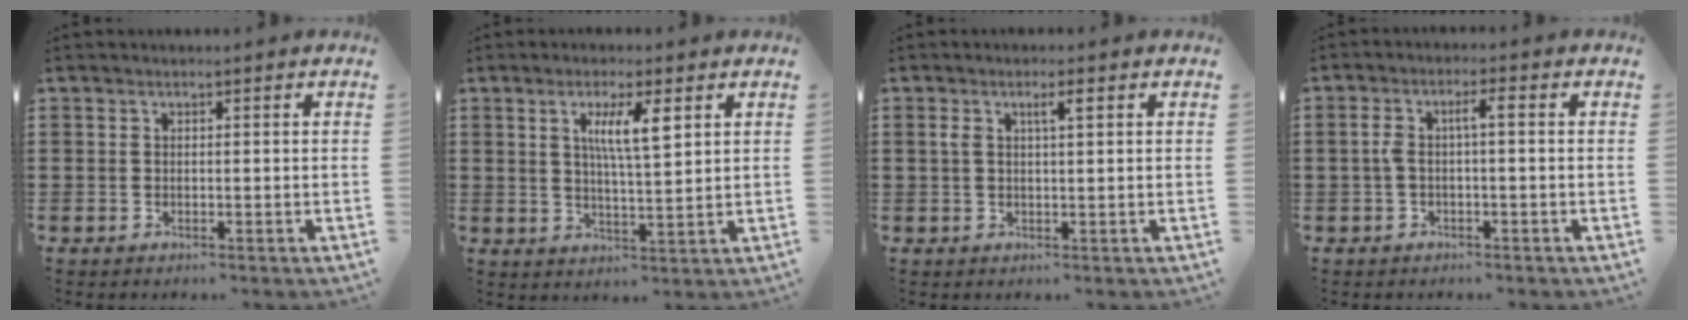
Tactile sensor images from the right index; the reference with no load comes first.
{"total": 5.9, "force": [2.3, 1.2, 5.3], "torque": [-0.111, 0.007, 0.036]}
{"total": 2.5, "force": [1.0, 0.6, 2.3], "torque": [-0.046, 0.005, 0.014]}
{"total": 3.0, "force": [-0.3, 0.7, 2.9], "torque": [-0.070, 0.001, -0.013]}